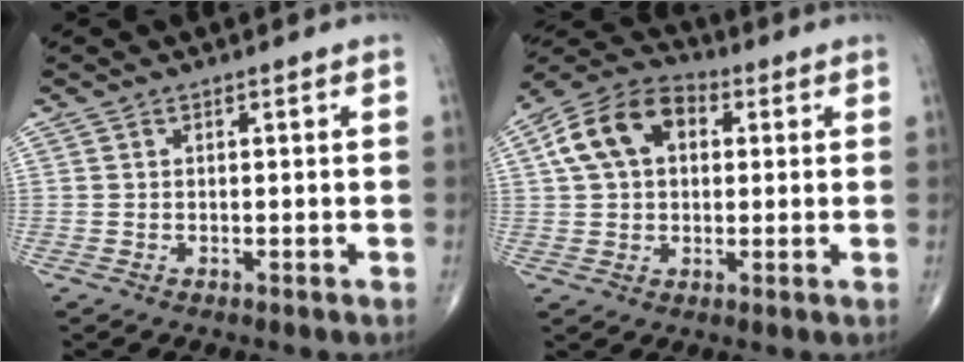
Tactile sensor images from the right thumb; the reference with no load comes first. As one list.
[{"total": 12.4, "force": [3.0, 8.4, 8.6], "torque": [-0.146, 0.024, 0.041]}]